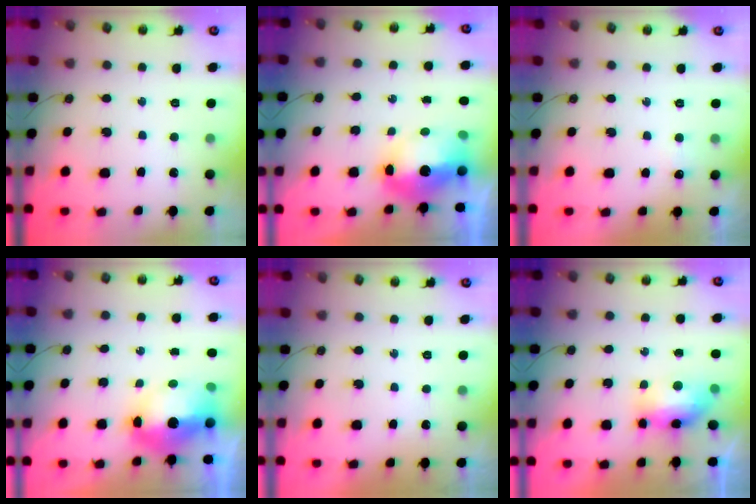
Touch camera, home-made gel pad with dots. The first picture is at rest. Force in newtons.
{"total": 10.9, "press": 10.9, "slide": 1.1}
{"total": 4.5, "press": 3.8, "slide": 2.4}
{"total": 10.9, "press": 10.9, "slide": 1.1}
{"total": 11.8, "press": 1.8, "slide": 11.7}
{"total": 10.1, "press": 9.1, "slide": 4.4}